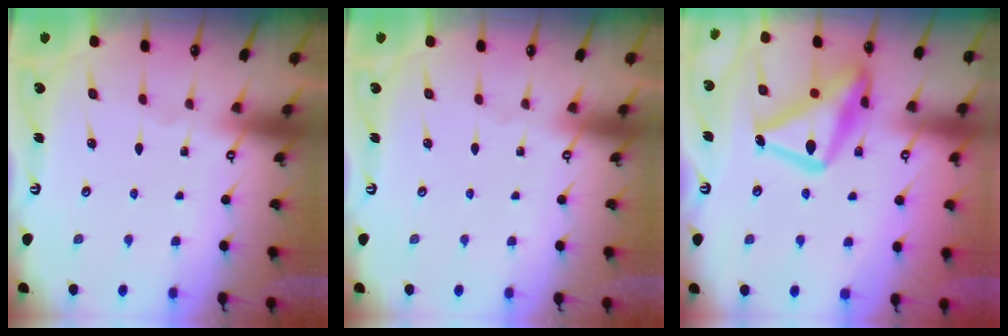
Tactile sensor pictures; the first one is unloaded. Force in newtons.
{"total": 0.0}
{"total": 20.6, "press": 20.6, "slide": 1.4}